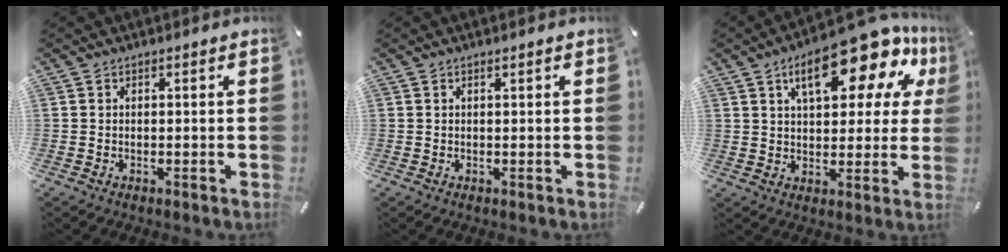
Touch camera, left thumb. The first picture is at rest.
{"total": 0.6, "force": [0.3, 0.1, 0.5], "torque": [-0.009, 0.001, 0.004]}
{"total": 20.1, "force": [11.0, 8.5, 14.5], "torque": [-0.204, -0.057, 0.176]}